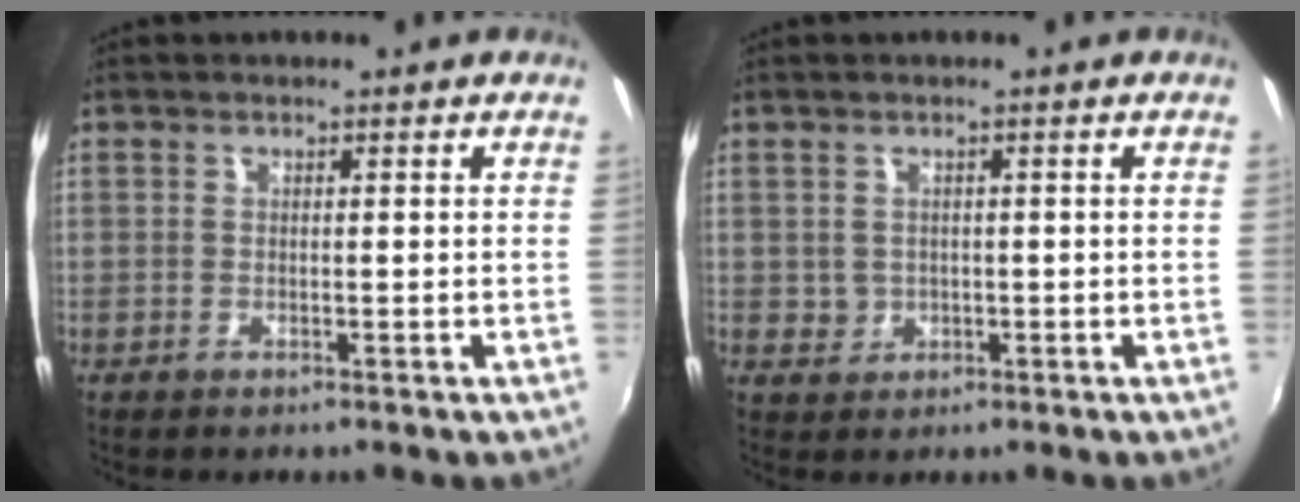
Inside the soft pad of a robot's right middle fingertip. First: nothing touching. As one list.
[{"total": 2.3, "force": [0.1, 2.2, 0.4], "torque": [-0.002, 0.002, 0.003]}]